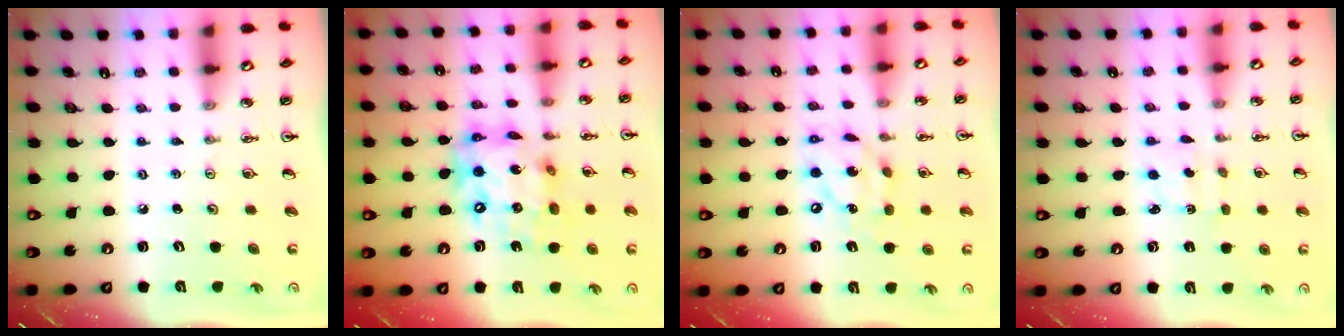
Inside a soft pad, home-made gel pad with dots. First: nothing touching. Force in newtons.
{"total": 17.2, "press": 17.1, "slide": 1.4}
{"total": 13.0, "press": 13.0, "slide": 1.2}
{"total": 2.1, "press": 2.0, "slide": 0.7}